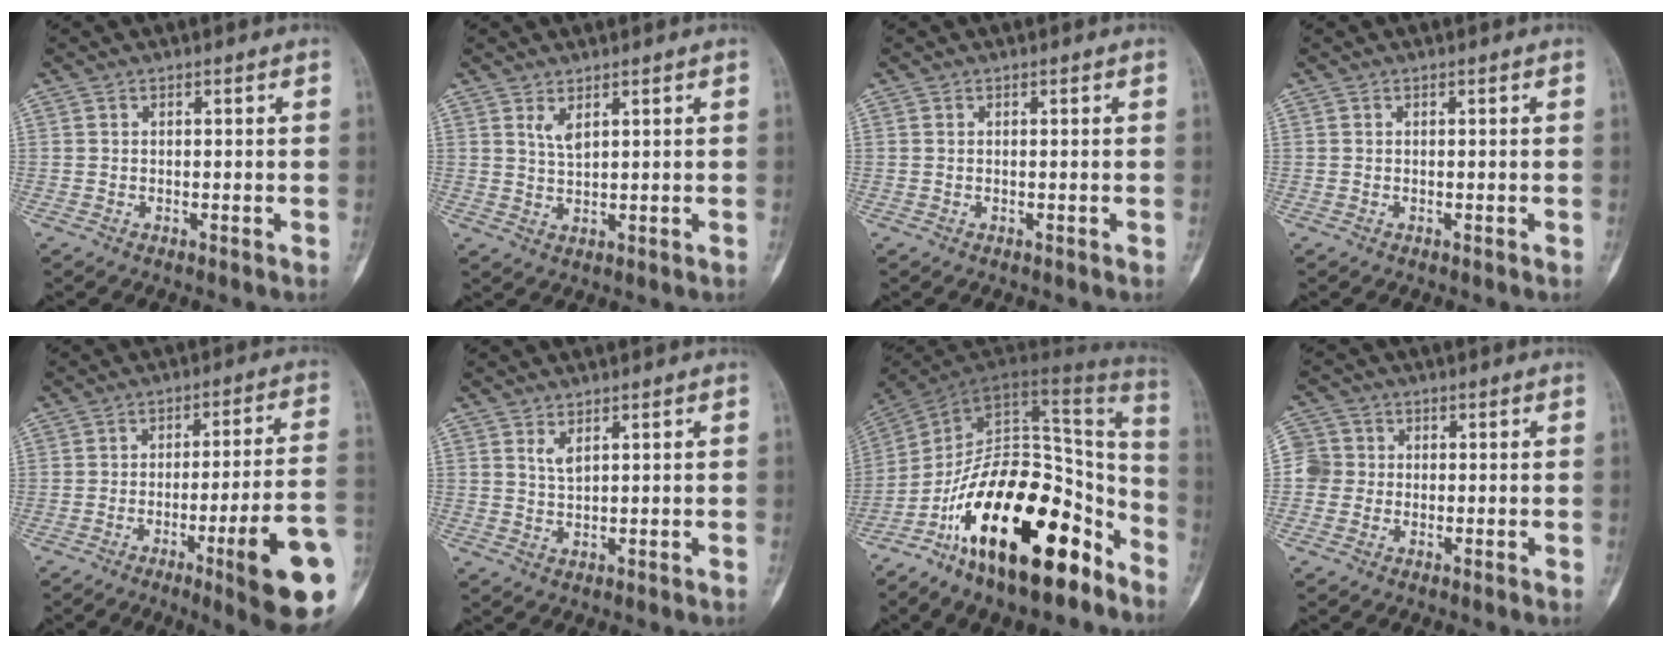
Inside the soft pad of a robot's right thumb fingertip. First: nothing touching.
{"total": 2.4, "force": [1.5, 0.9, 1.7], "torque": [-0.034, -0.010, 0.036]}
{"total": 0.0}
{"total": 0.0}
{"total": 17.2, "force": [-6.2, 1.9, 15.9], "torque": [-0.180, 0.017, -0.082]}
{"total": 1.9, "force": [1.3, 0.8, 1.2], "torque": [-0.025, -0.008, 0.030]}
{"total": 28.5, "force": [-15.8, 13.2, 19.7], "torque": [-0.262, 0.102, -0.260]}
{"total": 4.4, "force": [-0.3, 4.3, 0.7], "torque": [0.011, 0.010, -0.018]}